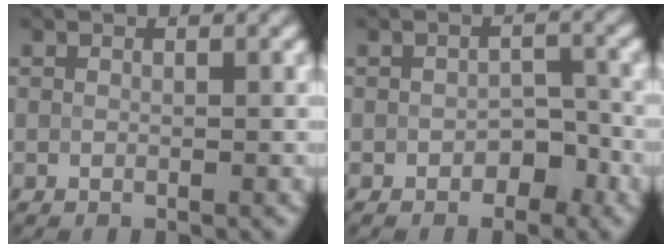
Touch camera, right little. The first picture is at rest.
{"total": 2.5, "force": [-1.2, 1.5, 1.6], "torque": [-0.023, 0.000, -0.017]}